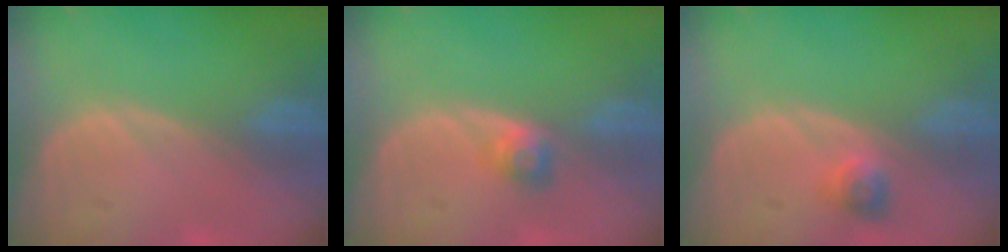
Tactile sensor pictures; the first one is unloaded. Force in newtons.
{"total": 2.6, "press": 2.3, "slide": 1.1}
{"total": 2.2, "press": 2.1, "slide": 0.8}